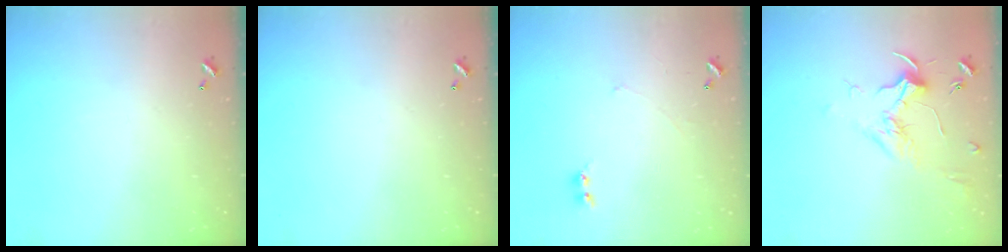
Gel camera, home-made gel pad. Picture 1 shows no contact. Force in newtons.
{"total": 0.0}
{"total": 1.6, "press": 1.5, "slide": 0.5}
{"total": 1.8, "press": 1.7, "slide": 0.7}